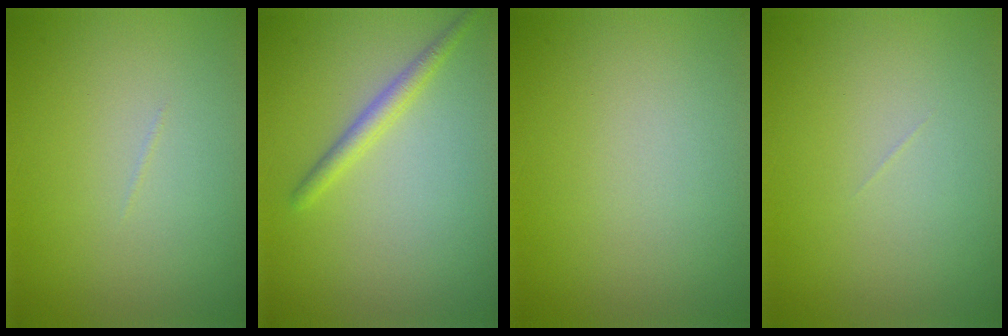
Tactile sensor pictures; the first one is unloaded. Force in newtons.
{"total": 1.8, "press": 1.8, "slide": 0.0}
{"total": 0.0}
{"total": 0.0}